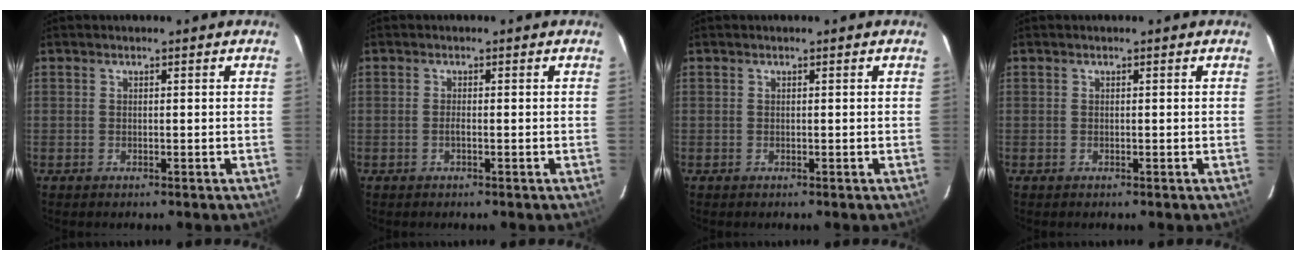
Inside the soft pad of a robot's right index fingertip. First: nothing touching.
{"total": 0.6, "force": [-0.3, 0.1, 0.5], "torque": [-0.009, 0.000, -0.006]}
{"total": 0.0}
{"total": 0.0}